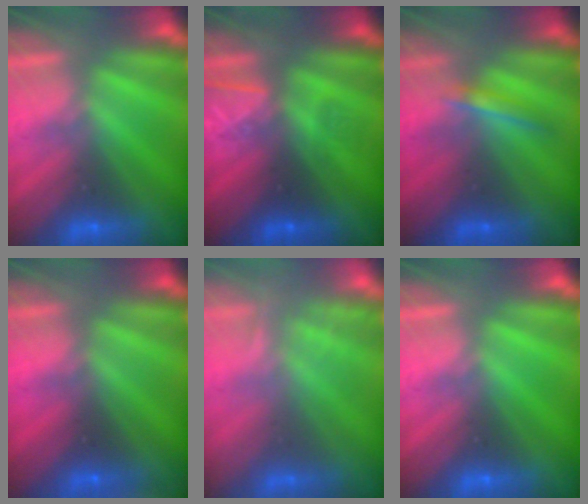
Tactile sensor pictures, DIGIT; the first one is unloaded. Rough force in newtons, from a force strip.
{"total": 3.3}
{"total": 1.6}
{"total": 2.3}
{"total": 2.2}
{"total": 0.0}